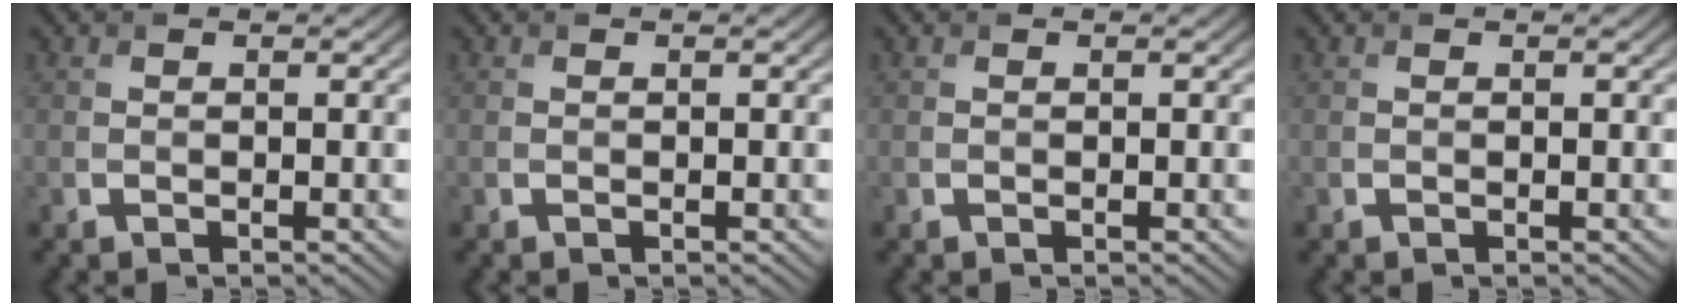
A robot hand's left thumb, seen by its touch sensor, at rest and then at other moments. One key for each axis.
{"total": 0.0}
{"total": 0.0}
{"total": 0.0}